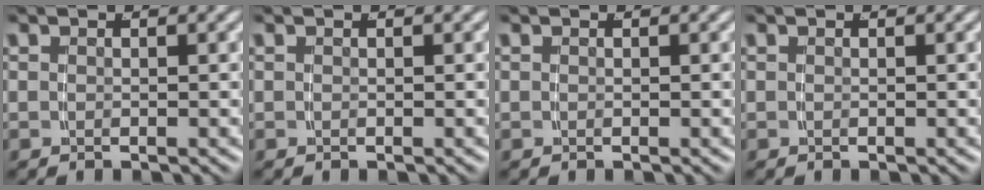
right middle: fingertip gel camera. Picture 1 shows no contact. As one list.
[{"total": 0.0}, {"total": 0.0}, {"total": 0.0}]